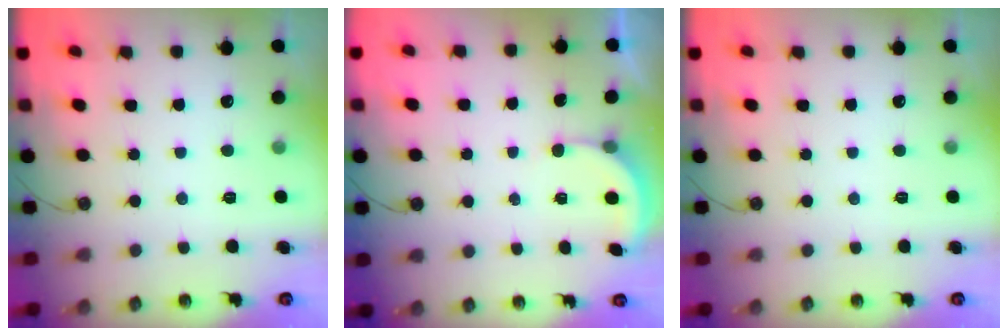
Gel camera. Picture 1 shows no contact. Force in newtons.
{"total": 1.6, "press": 1.6, "slide": 0.3}
{"total": 0.0}